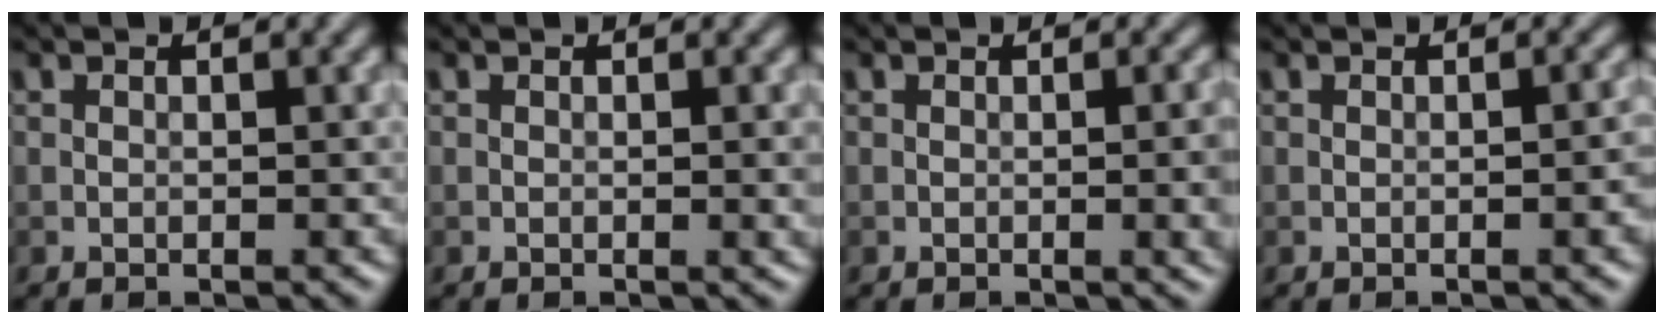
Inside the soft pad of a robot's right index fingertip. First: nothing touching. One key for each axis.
{"total": 1.4, "fx": 0.0, "fy": 0.3, "fz": 1.3, "tx": -0.017, "ty": -0.003, "tz": -0.002}
{"total": 4.1, "fx": -0.3, "fy": 1.6, "fz": 3.8, "tx": -0.036, "ty": -0.003, "tz": -0.001}
{"total": 3.0, "fx": -0.5, "fy": 1.0, "fz": 2.8, "tx": -0.027, "ty": 0.001, "tz": -0.006}